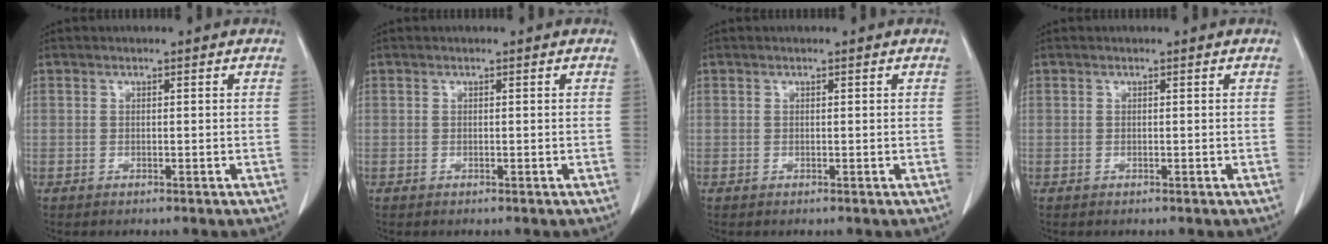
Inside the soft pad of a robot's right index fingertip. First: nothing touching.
{"total": 0.0}
{"total": 0.0}
{"total": 0.0}